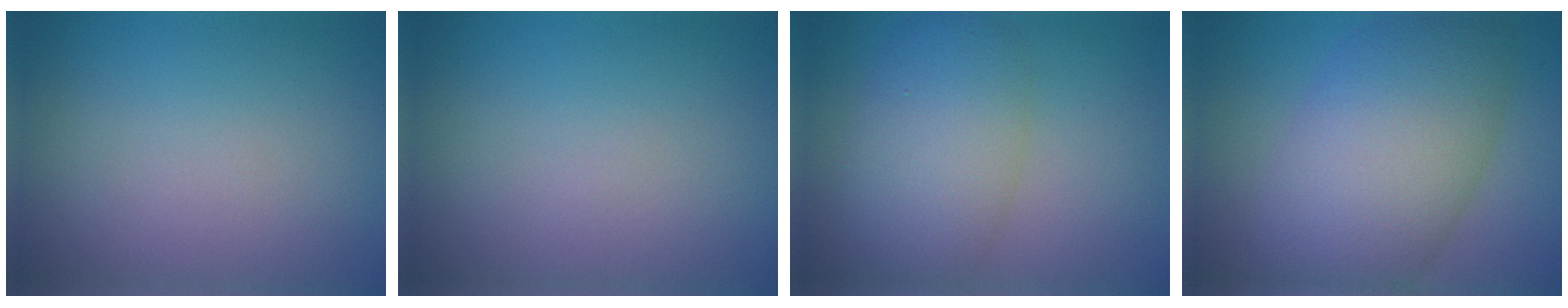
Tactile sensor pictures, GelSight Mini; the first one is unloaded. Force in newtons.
{"total": 0.0}
{"total": 6.5, "press": 6.5, "slide": 0.2}
{"total": 10.7, "press": 10.7, "slide": 0.5}